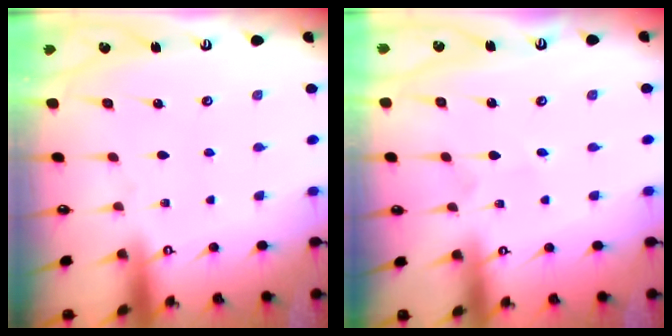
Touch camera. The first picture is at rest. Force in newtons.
{"total": 1.6, "press": 1.6, "slide": 0.1}